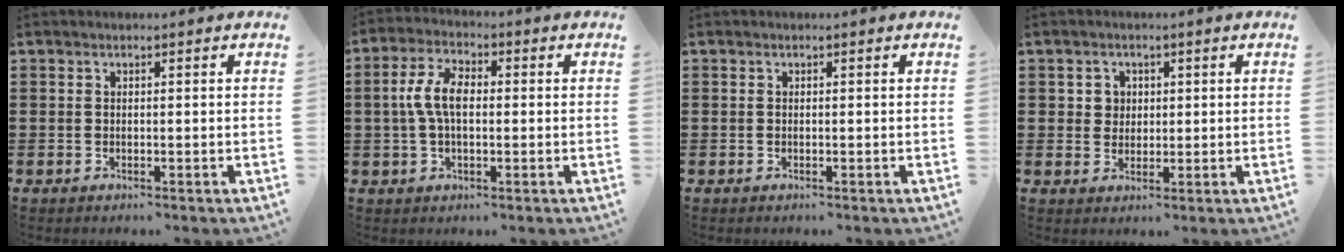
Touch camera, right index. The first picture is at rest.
{"total": 6.3, "force": [0.0, 3.2, 5.5], "torque": [-0.133, 0.003, -0.011]}
{"total": 0.0}
{"total": 2.6, "force": [0.7, 2.4, 0.6], "torque": [-0.022, 0.011, 0.010]}